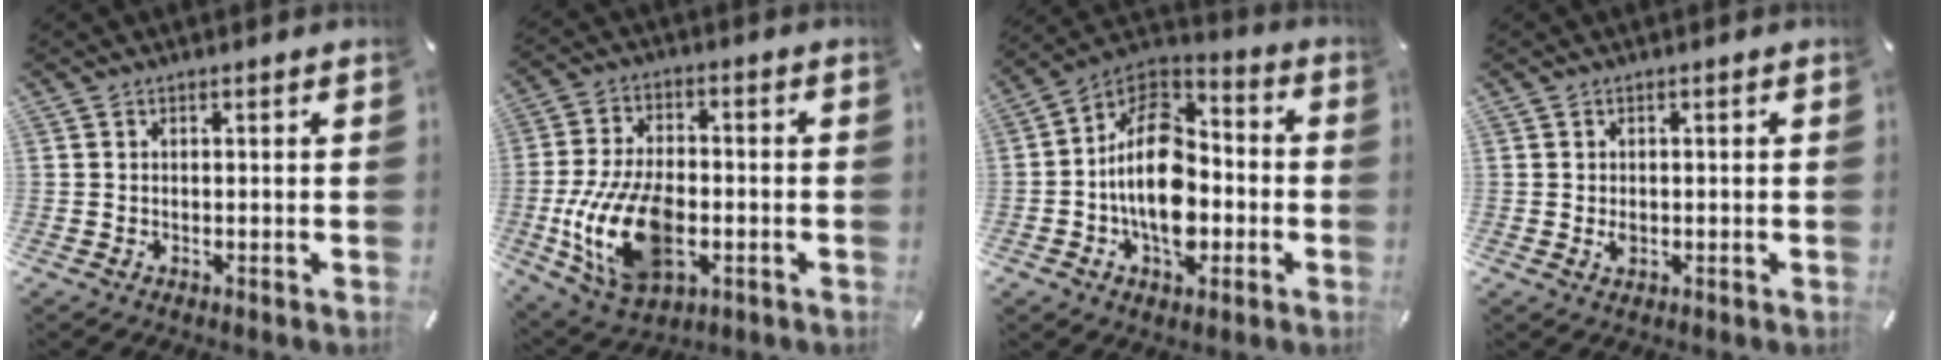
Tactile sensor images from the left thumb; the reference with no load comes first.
{"total": 18.1, "force": [-4.3, 11.2, 13.5], "torque": [-0.285, 0.002, -0.073]}
{"total": 18.3, "force": [-3.4, 12.3, 13.1], "torque": [-0.241, 0.010, -0.064]}
{"total": 1.7, "force": [-0.2, 1.2, 1.2], "torque": [-0.023, 0.002, -0.004]}